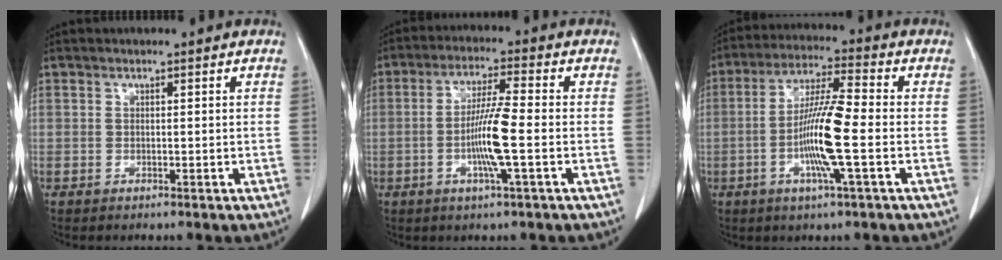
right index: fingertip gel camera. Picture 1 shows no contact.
{"total": 8.3, "force": [-1.7, -0.2, 8.1], "torque": [-0.156, -0.007, -0.037]}
{"total": 11.1, "force": [-2.4, 0.0, 10.8], "torque": [-0.209, -0.005, -0.053]}